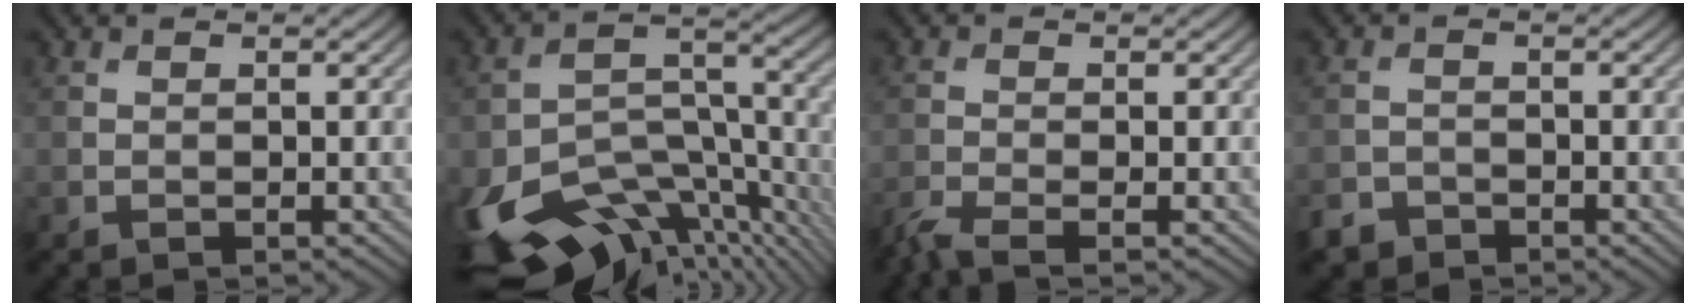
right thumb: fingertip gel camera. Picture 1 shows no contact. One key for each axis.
{"total": 16.5, "fx": -9.6, "fy": 8.6, "fz": 10.4, "tx": -0.228, "ty": -0.053, "tz": -0.131}
{"total": 2.9, "fx": -2.3, "fy": 0.3, "fz": 1.8, "tx": -0.046, "ty": -0.007, "tz": -0.057}
{"total": 2.4, "fx": -2.0, "fy": 1.3, "fz": 0.3, "tx": -0.007, "ty": 0.000, "tz": -0.045}